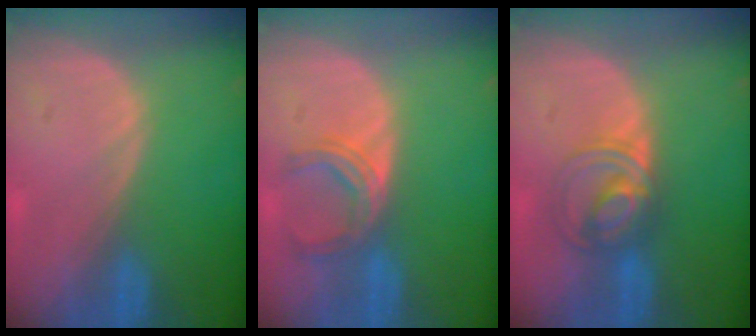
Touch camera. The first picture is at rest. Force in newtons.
{"total": 4.9, "press": 4.6, "slide": 1.6}
{"total": 5.8, "press": 5.8, "slide": 0.3}